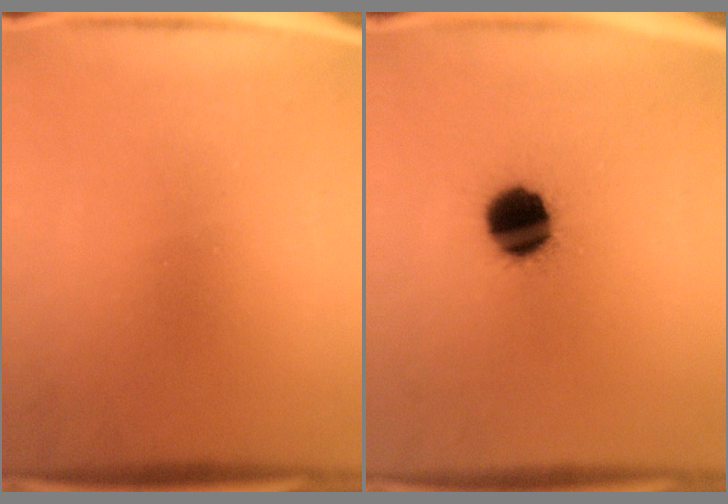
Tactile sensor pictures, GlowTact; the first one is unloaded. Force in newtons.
{"total": 12.1}